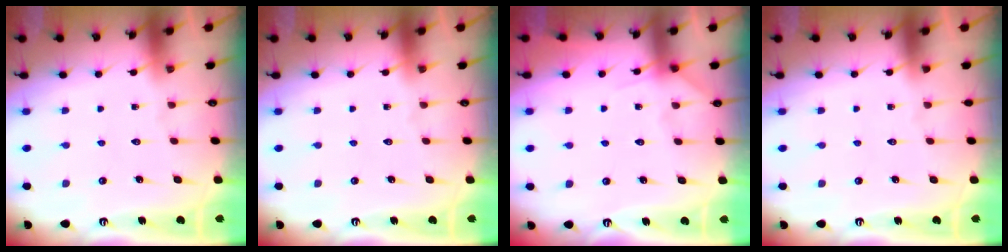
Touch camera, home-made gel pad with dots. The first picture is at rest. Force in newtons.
{"total": 0.0}
{"total": 5.5, "press": 5.5, "slide": 0.5}
{"total": 0.0}